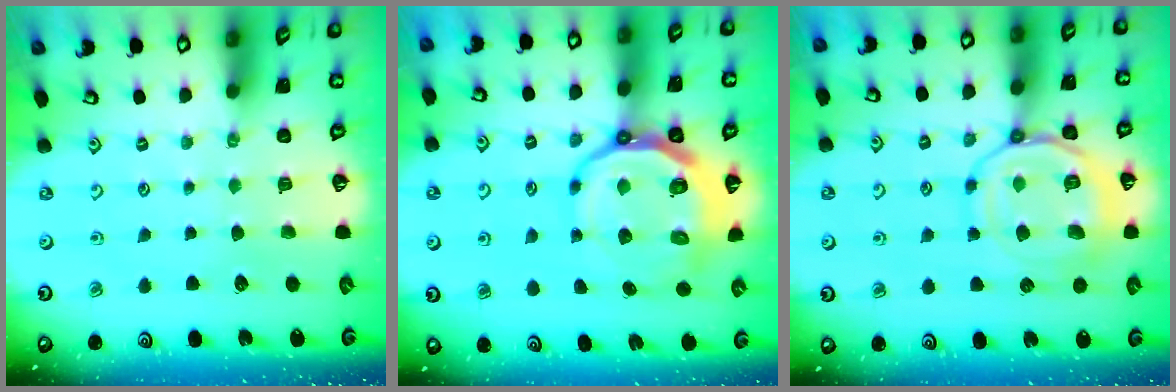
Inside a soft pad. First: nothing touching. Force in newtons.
{"total": 14.3, "press": 13.9, "slide": 3.3}
{"total": 16.1, "press": 16.0, "slide": 1.5}